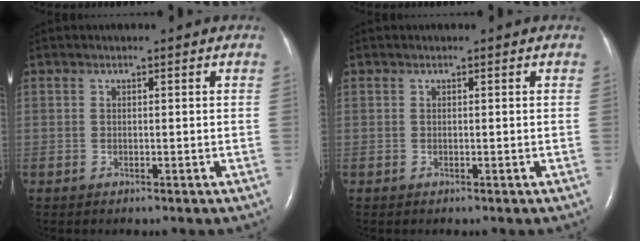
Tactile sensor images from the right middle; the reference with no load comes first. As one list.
[{"total": 0.0}]